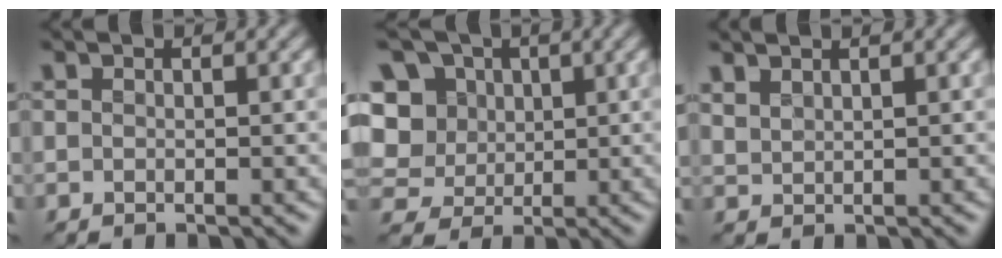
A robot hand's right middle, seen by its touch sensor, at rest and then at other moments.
{"total": 11.6, "force": [3.5, 9.7, 5.3], "torque": [-0.120, 0.036, 0.044]}
{"total": 1.3, "force": [1.1, 0.4, 0.6], "torque": [-0.015, 0.005, 0.028]}